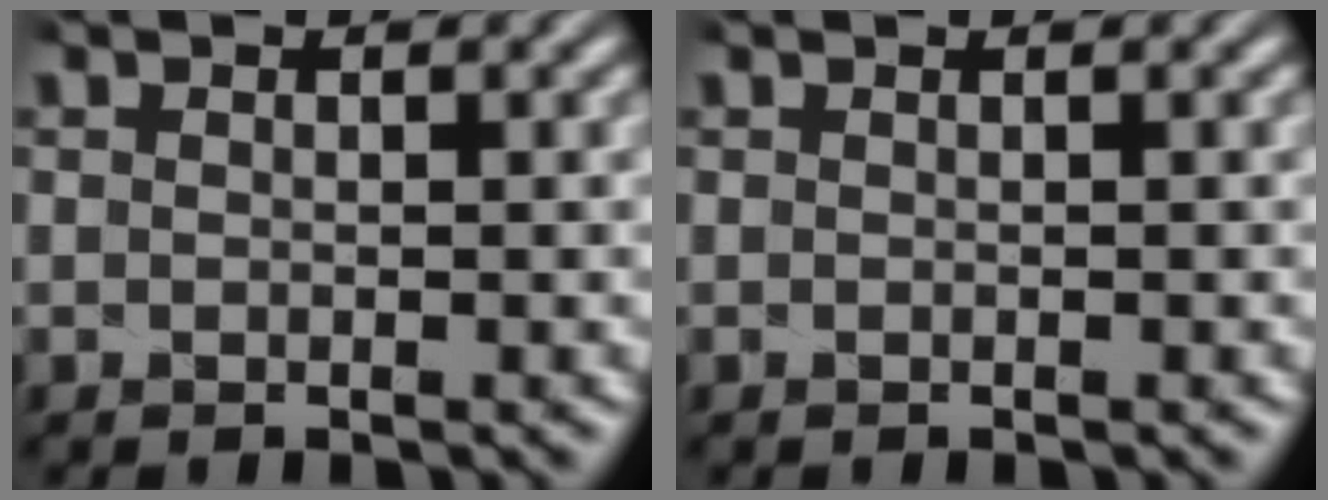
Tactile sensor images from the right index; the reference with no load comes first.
{"total": 0.0}